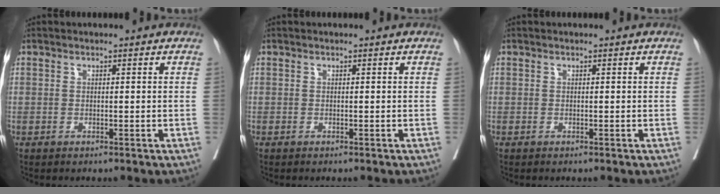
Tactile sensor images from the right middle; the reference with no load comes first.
{"total": 0.0}
{"total": 0.0}